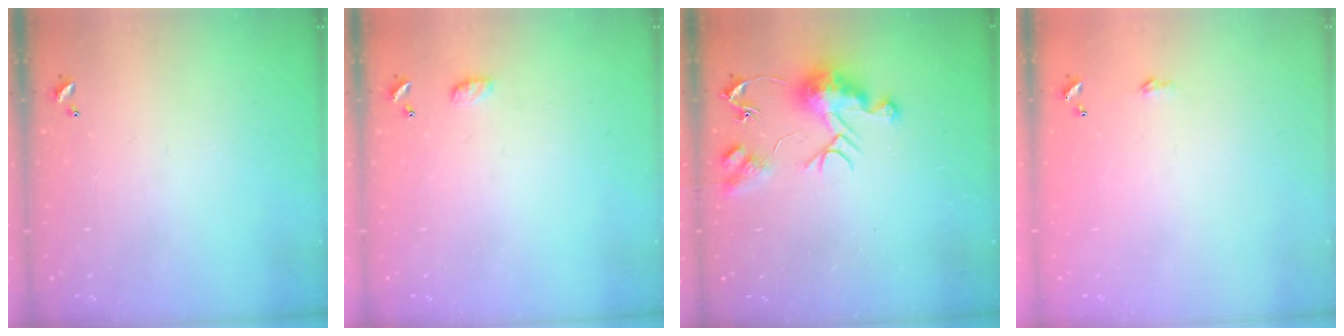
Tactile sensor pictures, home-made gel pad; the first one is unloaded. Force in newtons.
{"total": 3.4, "press": 3.4, "slide": 0.5}
{"total": 10.6, "press": 10.6, "slide": 0.9}
{"total": 1.8, "press": 1.8, "slide": 0.3}